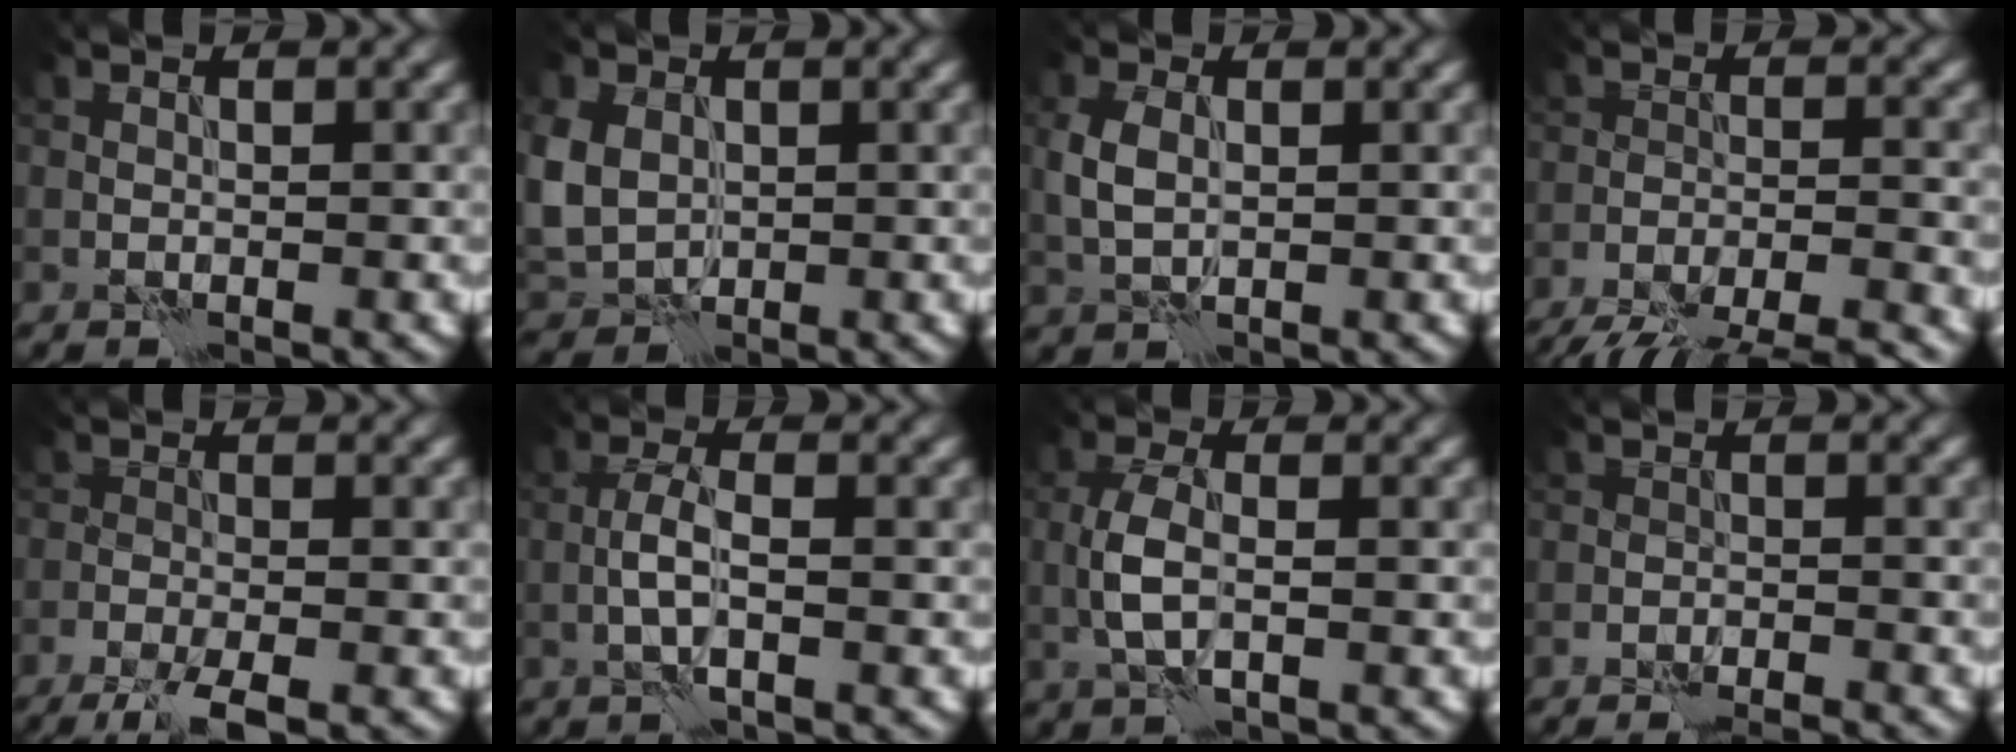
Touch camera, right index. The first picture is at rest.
{"total": 5.8, "force": [0.7, 4.7, 3.4], "torque": [-0.103, 0.003, 0.018]}
{"total": 2.8, "force": [0.3, 1.7, 2.2], "torque": [-0.056, 0.003, 0.005]}
{"total": 11.6, "force": [-10.5, 2.5, 4.2], "torque": [-0.057, -0.011, -0.150]}
{"total": 4.9, "force": [-3.5, 0.9, 3.3], "torque": [-0.062, -0.016, -0.064]}
{"total": 2.7, "force": [-0.8, 0.7, 2.5], "torque": [-0.053, 0.006, -0.019]}
{"total": 3.4, "force": [-0.3, 1.4, 3.0], "torque": [-0.069, 0.003, -0.008]}
{"total": 3.6, "force": [-3.3, 0.6, 1.2], "torque": [-0.017, 0.009, -0.044]}